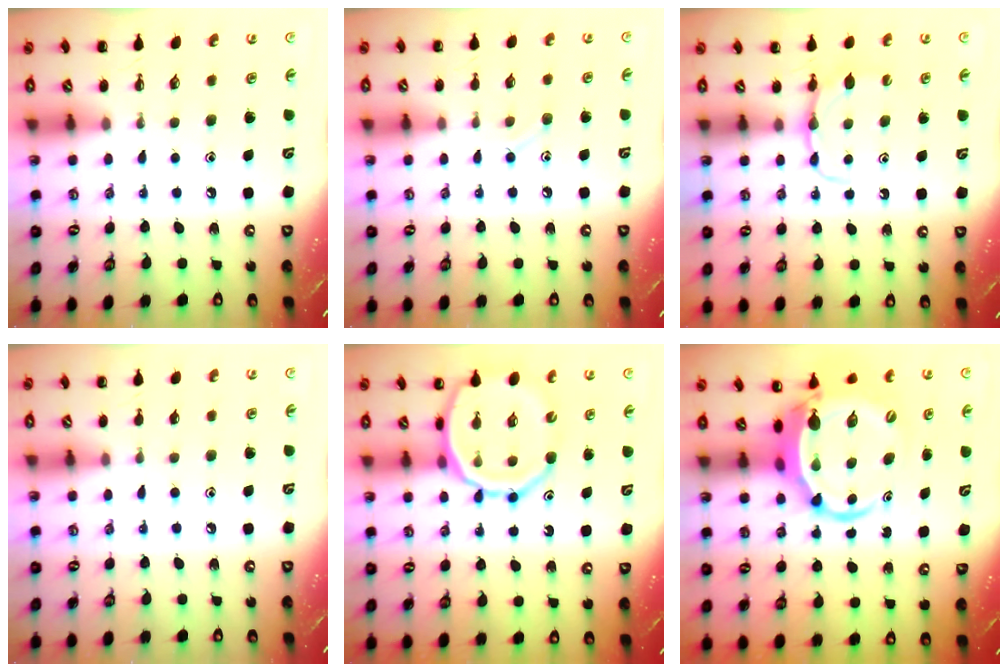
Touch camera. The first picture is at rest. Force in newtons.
{"total": 6.1, "press": 5.8, "slide": 1.9}
{"total": 5.2, "press": 5.1, "slide": 1.1}
{"total": 2.9, "press": 2.6, "slide": 1.2}
{"total": 13.2, "press": 12.9, "slide": 3.1}
{"total": 7.2, "press": 7.1, "slide": 1.3}